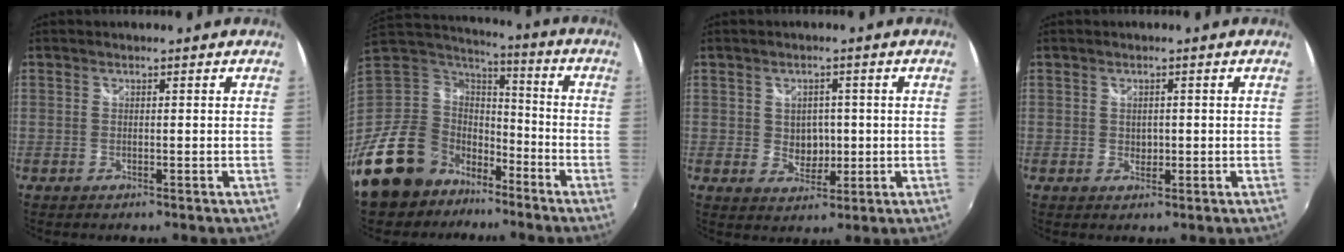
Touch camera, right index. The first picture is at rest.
{"total": 19.5, "force": [-12.7, 13.2, 6.9], "torque": [-0.176, 0.020, -0.207]}
{"total": 4.4, "force": [0.1, 3.8, 2.2], "torque": [-0.033, 0.002, 0.007]}
{"total": 1.5, "force": [0.0, 1.4, 0.6], "torque": [-0.007, 0.000, 0.002]}